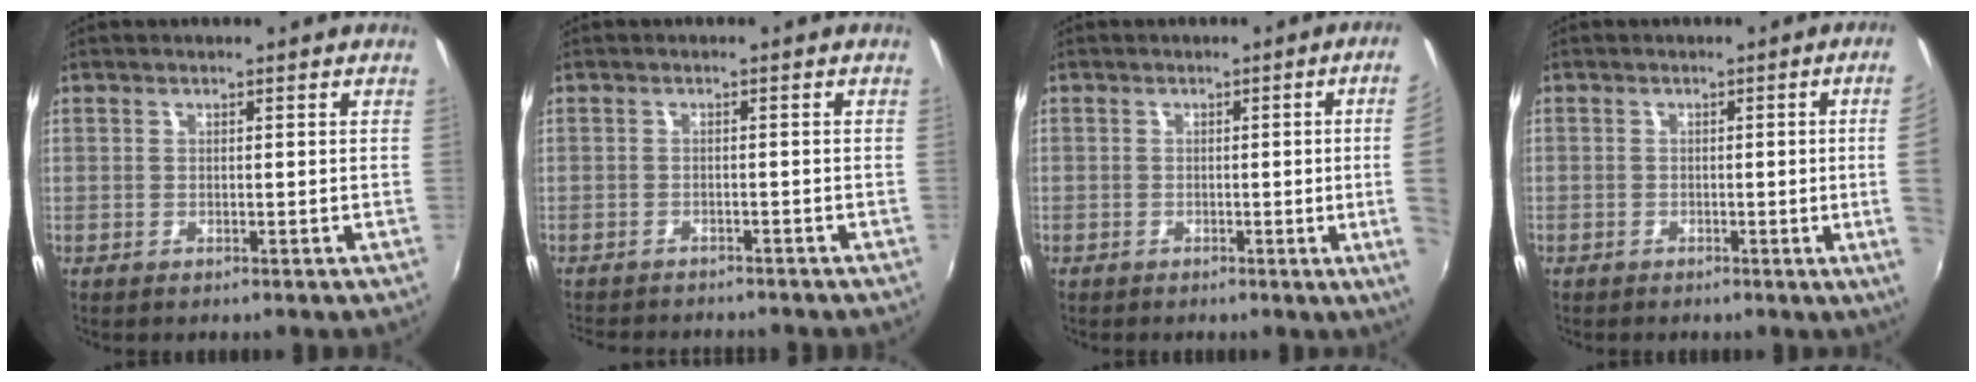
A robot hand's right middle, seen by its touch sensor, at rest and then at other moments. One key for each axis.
{"total": 6.7, "fx": -6.2, "fy": 1.3, "fz": 2.0, "tx": -0.053, "ty": -0.017, "tz": -0.093}
{"total": 8.4, "fx": -0.3, "fy": -1.1, "fz": 8.3, "tx": -0.088, "ty": -0.007, "tz": -0.003}
{"total": 6.1, "fx": -0.3, "fy": -1.5, "fz": 5.9, "tx": -0.076, "ty": -0.012, "tz": -0.002}